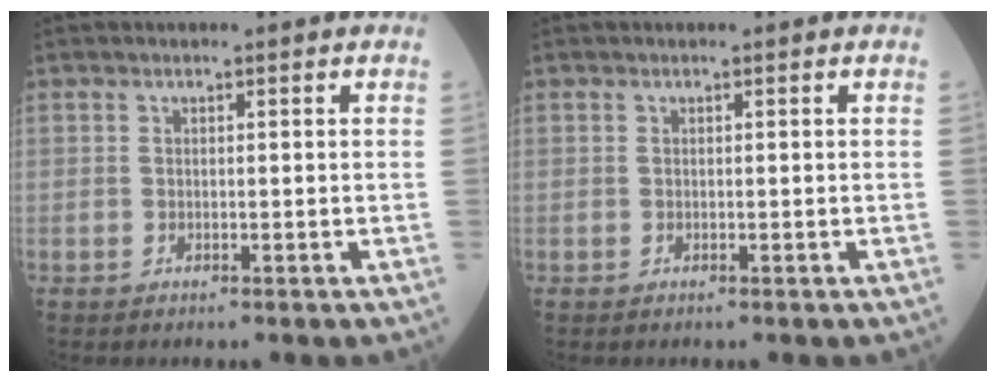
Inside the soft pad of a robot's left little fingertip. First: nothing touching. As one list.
[{"total": 0.0}]